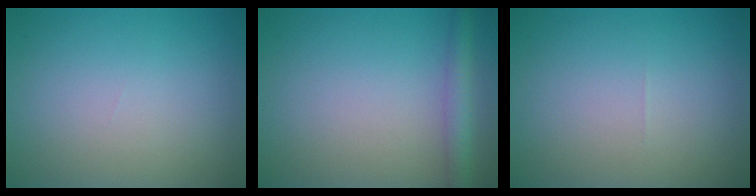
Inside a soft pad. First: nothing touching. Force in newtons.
{"total": 2.7, "press": 2.7, "slide": 0.1}
{"total": 0.0}